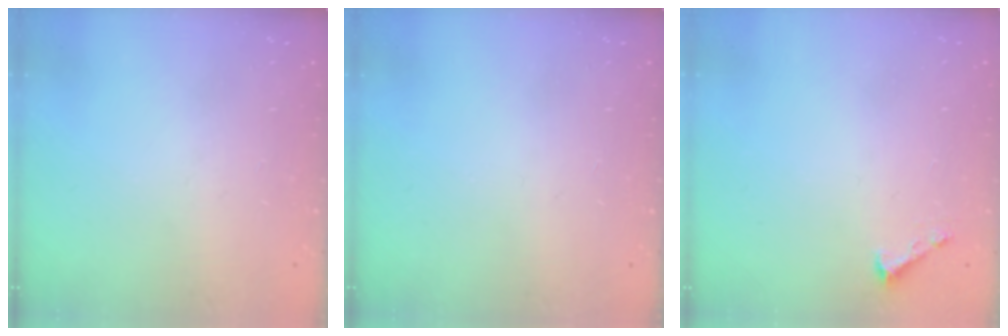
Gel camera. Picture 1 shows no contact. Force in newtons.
{"total": 0.0}
{"total": 1.6, "press": 1.6, "slide": 0.1}